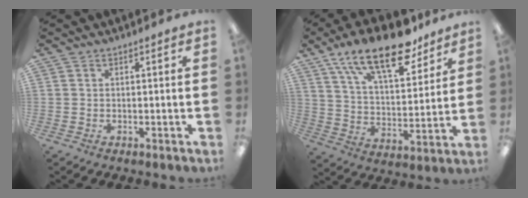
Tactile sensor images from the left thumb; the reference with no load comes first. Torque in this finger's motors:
{"motor_torque": [0.39, 0.58, 1.61, -1.16, 0.13]}